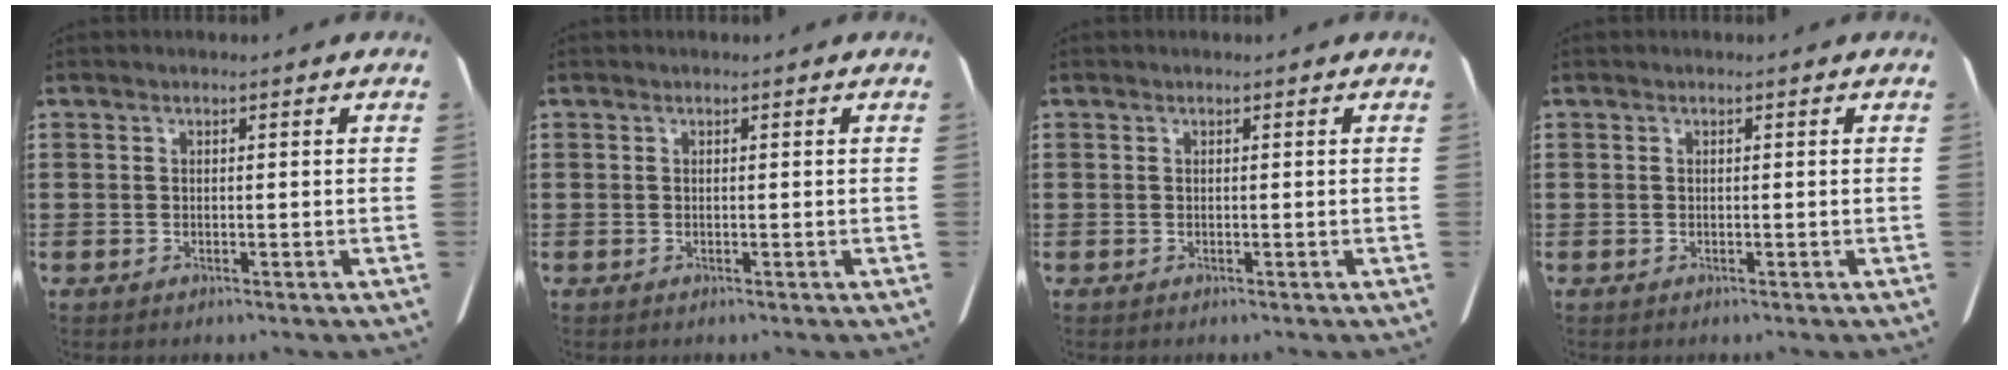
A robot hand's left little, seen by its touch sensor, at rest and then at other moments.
{"total": 0.0}
{"total": 0.0}
{"total": 0.0}